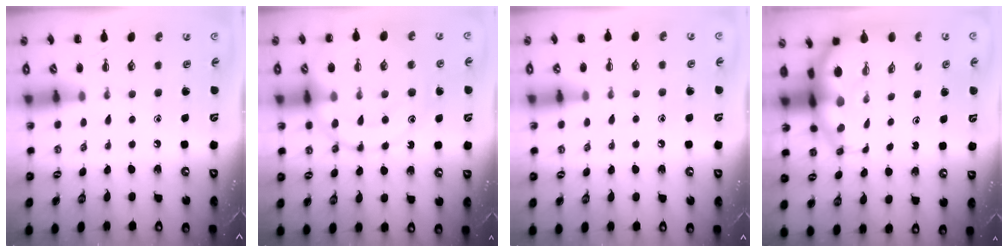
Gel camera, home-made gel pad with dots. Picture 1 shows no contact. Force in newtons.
{"total": 19.5, "press": 19.3, "slide": 3.0}
{"total": 6.2, "press": 6.0, "slide": 1.8}
{"total": 7.2, "press": 7.0, "slide": 1.9}